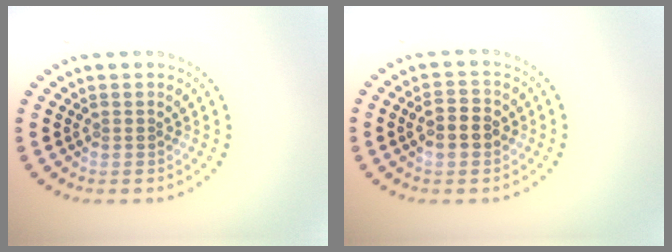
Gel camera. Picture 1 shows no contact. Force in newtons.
{"total": 2.9, "press": 2.9, "slide": 0.1}